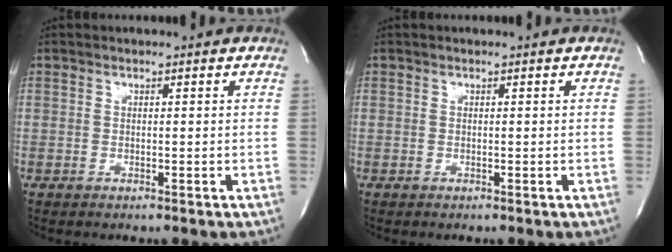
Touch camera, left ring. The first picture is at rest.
{"total": 0.0}